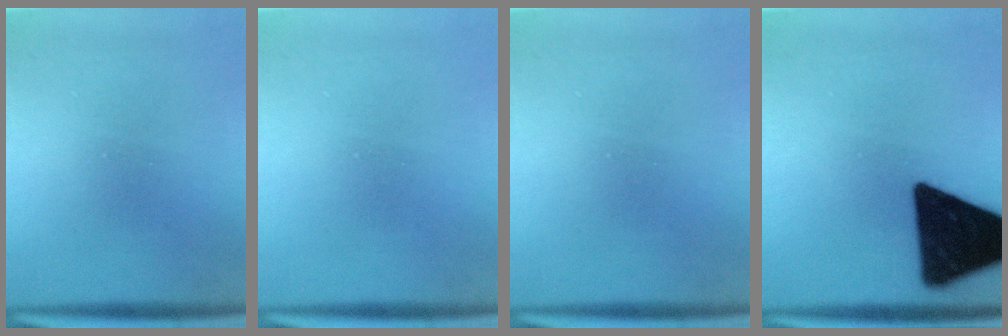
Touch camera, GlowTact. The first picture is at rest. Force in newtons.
{"total": 0.0}
{"total": 0.0}
{"total": 17.7}